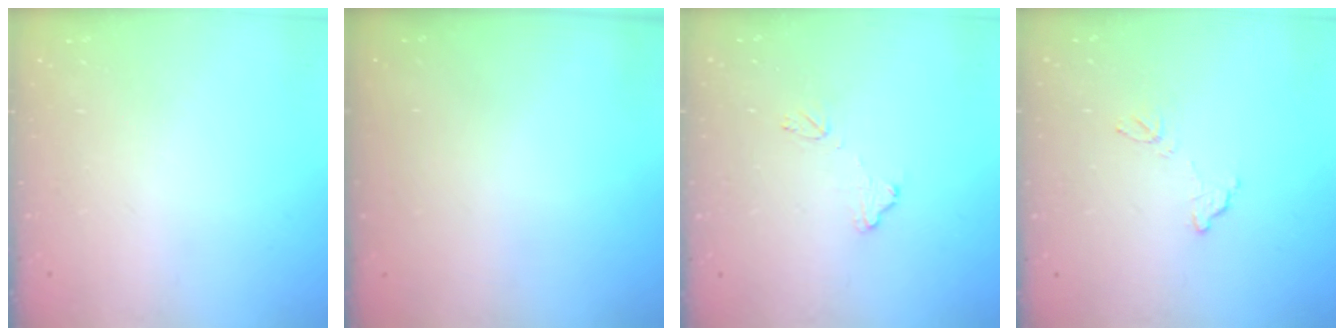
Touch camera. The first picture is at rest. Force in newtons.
{"total": 2.9, "press": 2.9, "slide": 0.1}
{"total": 9.3, "press": 9.3, "slide": 0.6}
{"total": 7.7, "press": 7.7, "slide": 0.4}